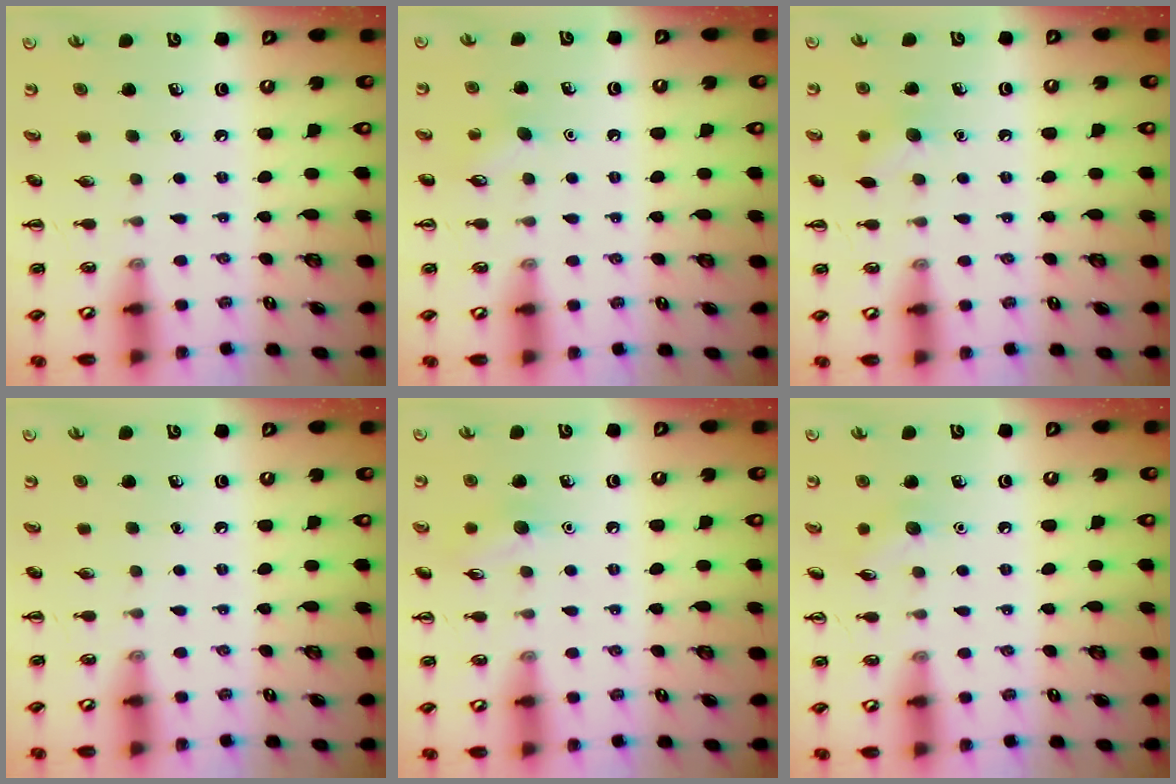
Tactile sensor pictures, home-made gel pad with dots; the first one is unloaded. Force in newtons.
{"total": 3.4, "press": 3.3, "slide": 0.7}
{"total": 6.7, "press": 6.5, "slide": 1.3}
{"total": 0.0}
{"total": 8.1, "press": 7.9, "slide": 1.8}
{"total": 5.7, "press": 5.5, "slide": 1.6}